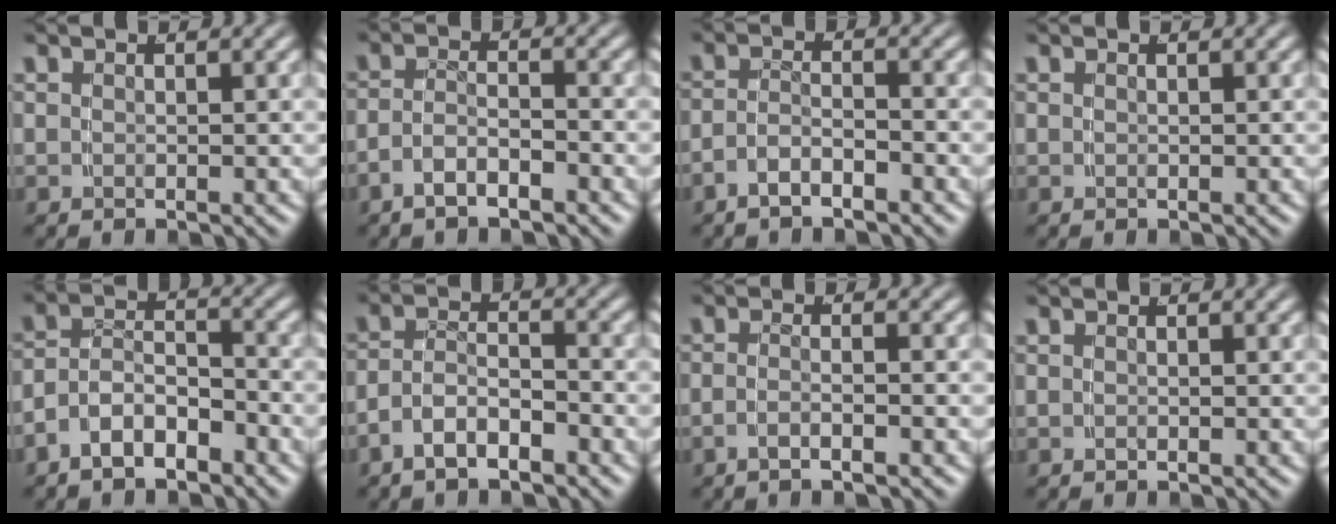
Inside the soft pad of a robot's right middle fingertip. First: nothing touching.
{"total": 2.8, "force": [-2.2, 0.9, 1.5], "torque": [-0.024, -0.006, -0.038]}
{"total": 2.6, "force": [-2.2, 0.7, 1.3], "torque": [-0.021, -0.005, -0.037]}
{"total": 0.0}
{"total": 5.5, "force": [-3.2, 3.7, 2.4], "torque": [-0.042, -0.012, -0.058]}
{"total": 4.0, "force": [-2.6, 2.3, 2.0], "torque": [-0.038, -0.009, -0.044]}
{"total": 2.1, "force": [-1.6, -0.2, 1.4], "torque": [-0.029, -0.006, -0.026]}
{"total": 0.0}